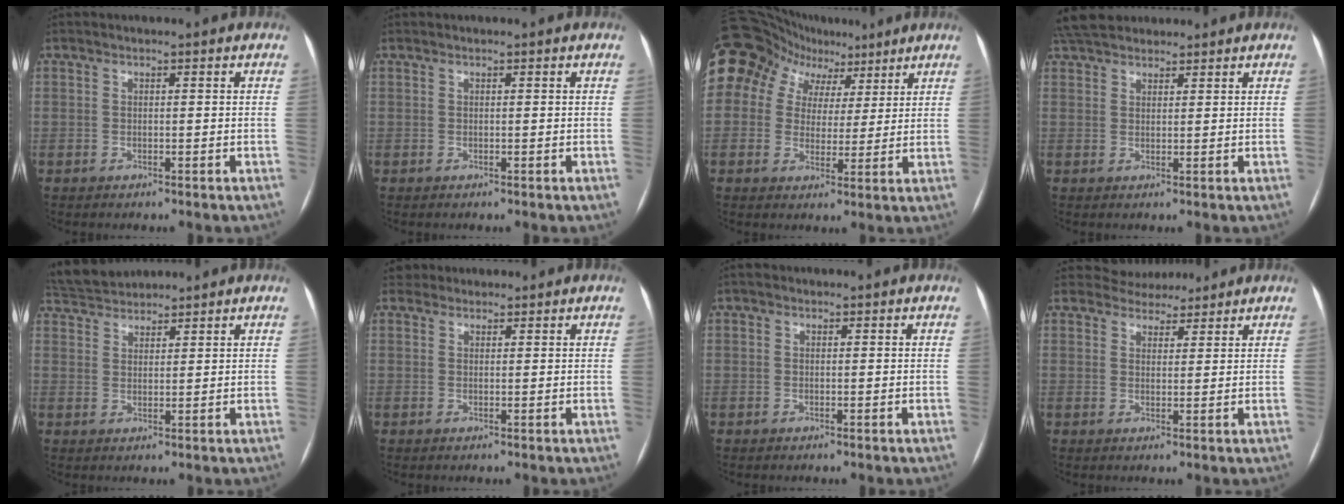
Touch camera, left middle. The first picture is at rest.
{"total": 0.0}
{"total": 10.8, "force": [6.3, 8.1, 3.3], "torque": [-0.058, 0.046, 0.099]}
{"total": 7.2, "force": [6.4, 2.4, 2.3], "torque": [-0.040, 0.036, 0.115]}
{"total": 5.6, "force": [5.4, 0.8, 0.7], "torque": [-0.018, 0.033, 0.101]}
{"total": 2.3, "force": [2.0, 1.2, -0.3], "torque": [0.014, 0.021, 0.029]}
{"total": 1.9, "force": [-1.1, -1.4, -0.7], "torque": [0.014, -0.010, -0.020]}
{"total": 4.8, "force": [4.4, 1.8, 0.1], "torque": [0.001, 0.012, 0.063]}